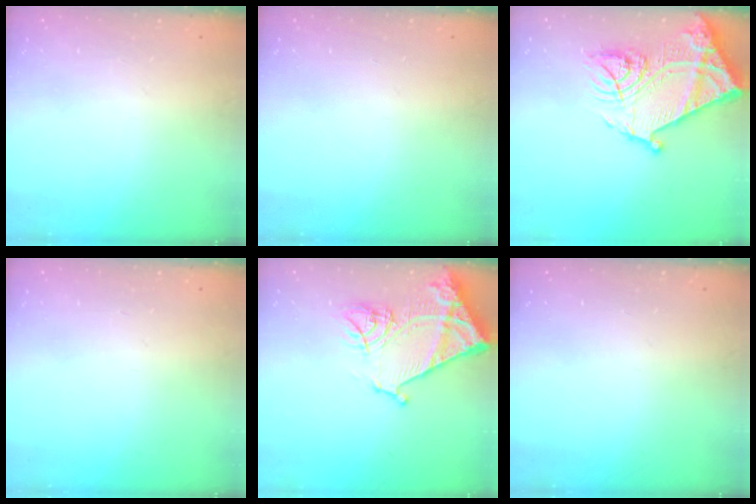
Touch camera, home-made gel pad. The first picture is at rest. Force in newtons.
{"total": 0.0}
{"total": 22.6, "press": 22.5, "slide": 2.0}
{"total": 0.0}
{"total": 17.3, "press": 17.3, "slide": 1.6}
{"total": 0.0}